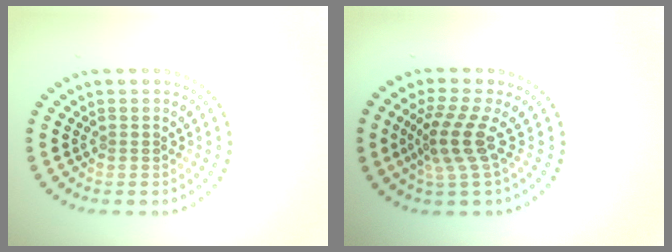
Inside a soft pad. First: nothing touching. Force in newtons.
{"total": 3.5, "press": 2.4, "slide": 2.5}